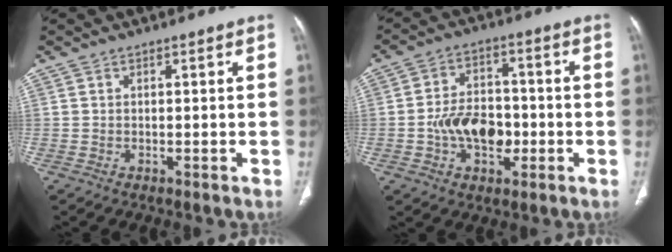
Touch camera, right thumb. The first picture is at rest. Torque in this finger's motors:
{"motor_torque": [1.20, 2.60, 0.11, -0.28, 0.07]}